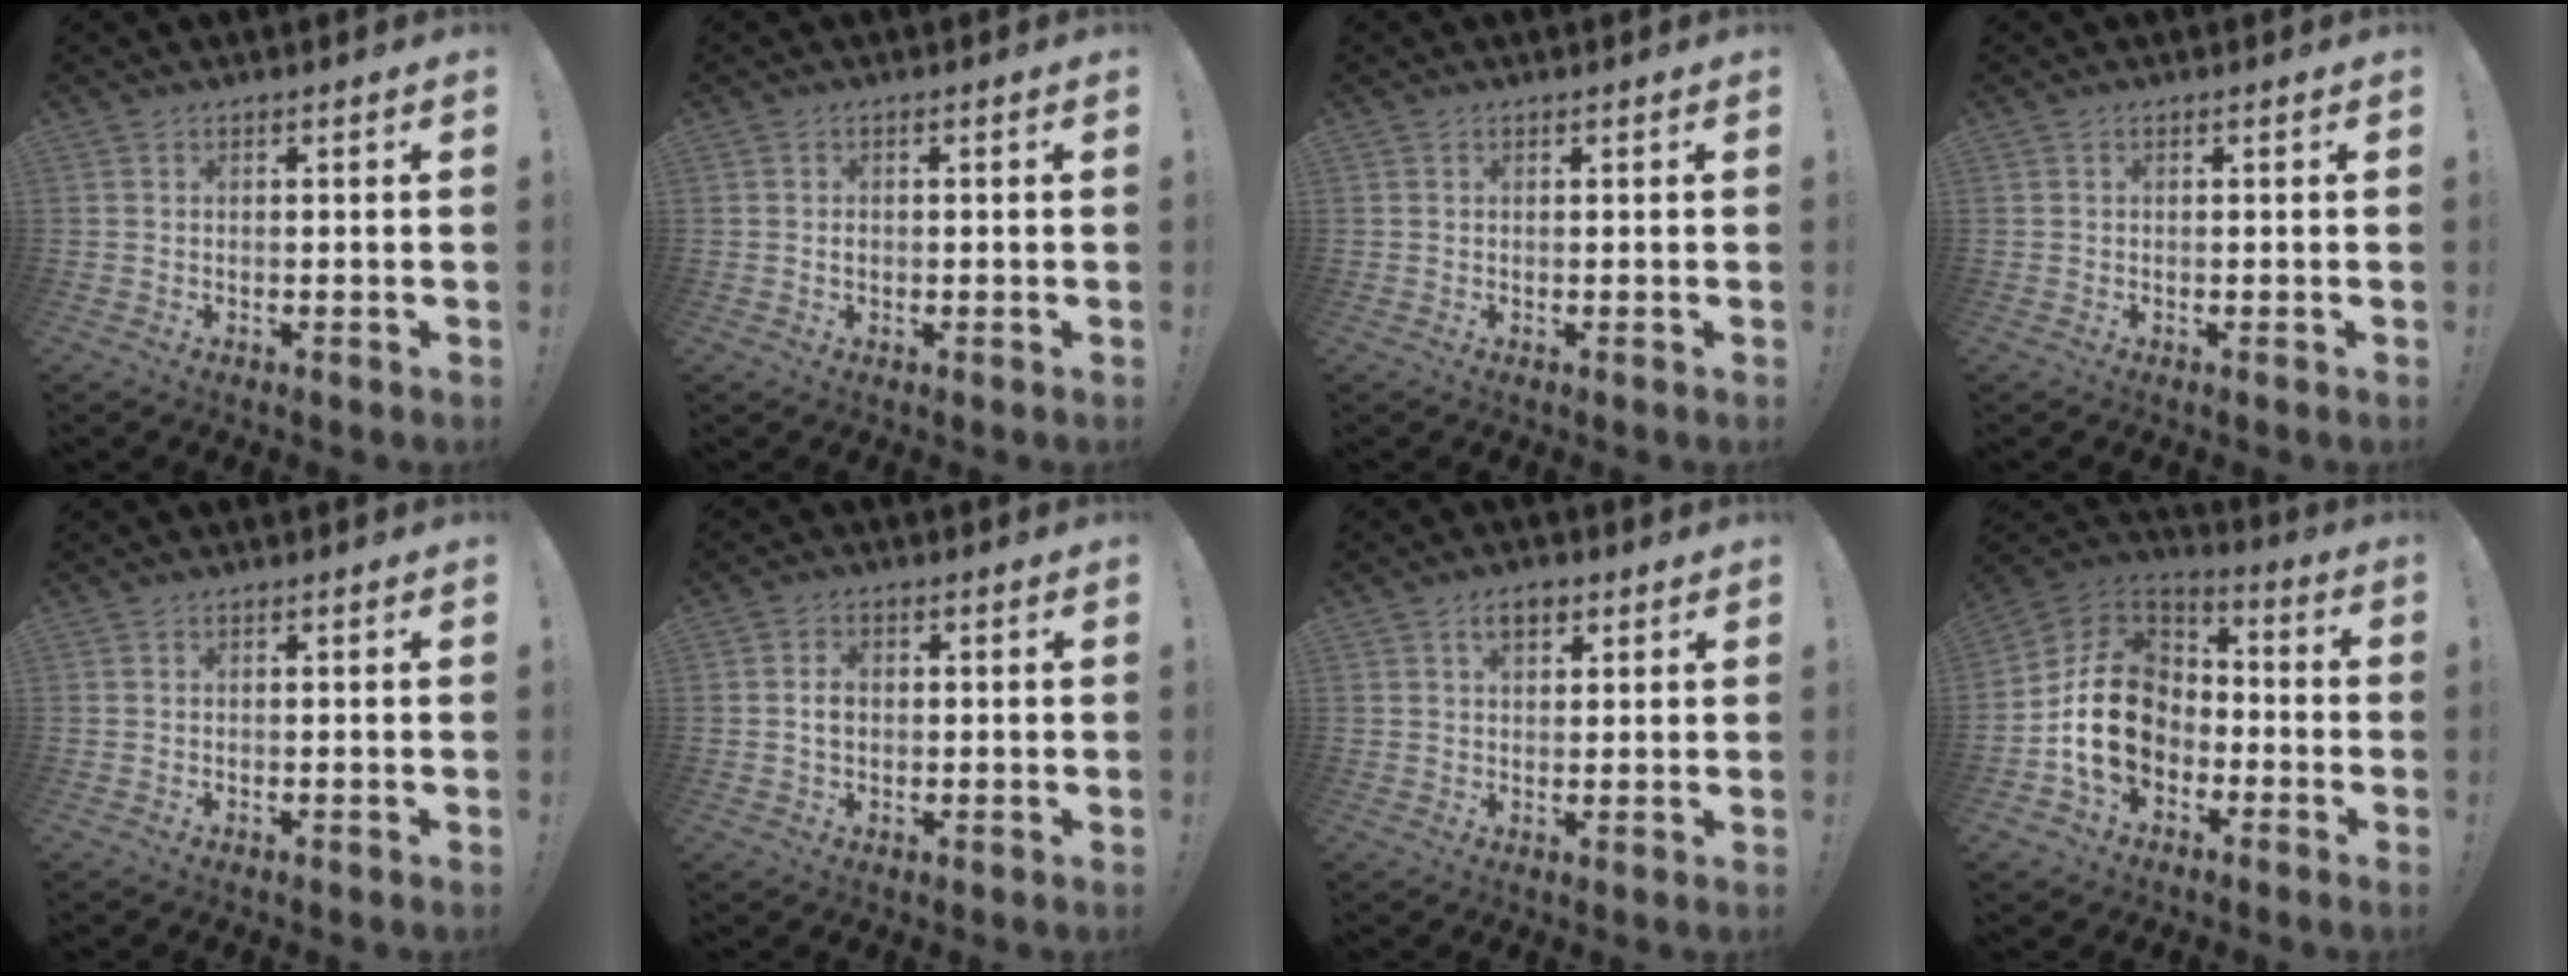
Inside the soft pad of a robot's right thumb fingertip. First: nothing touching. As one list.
[{"total": 0.9, "force": [-0.2, 0.7, 0.4], "torque": [-0.001, -0.001, -0.006]}, {"total": 0.0}, {"total": 0.0}, {"total": 0.0}, {"total": 3.6, "force": [0.2, 2.7, 2.4], "torque": [-0.025, -0.002, 0.000]}, {"total": 4.5, "force": [2.2, 2.7, 2.7], "torque": [-0.032, 0.000, 0.036]}, {"total": 18.4, "force": [-3.5, 14.0, 11.3], "torque": [-0.198, 0.033, -0.049]}]